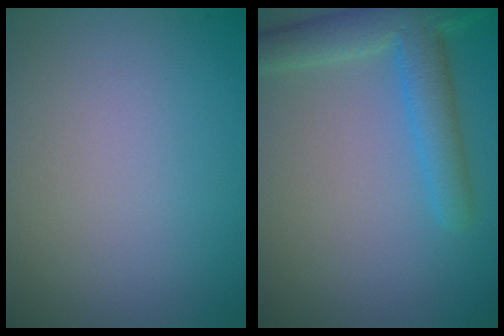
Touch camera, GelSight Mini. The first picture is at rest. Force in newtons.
{"total": 5.3, "press": 5.2, "slide": 0.4}